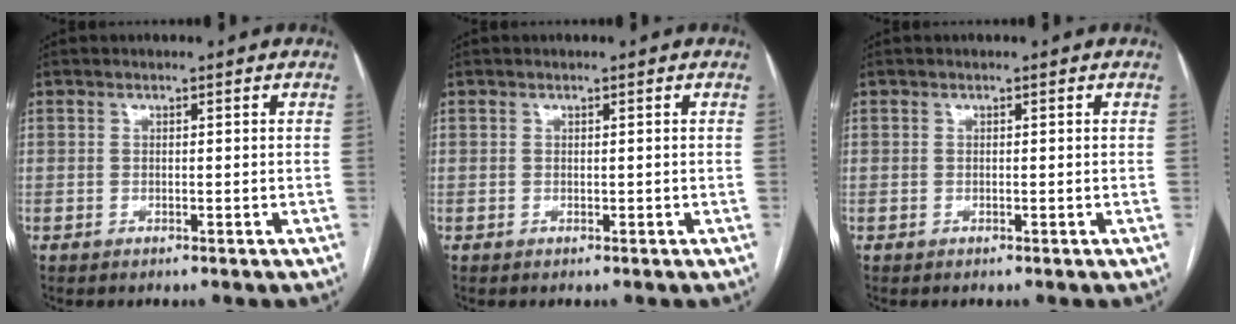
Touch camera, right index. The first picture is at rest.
{"total": 0.0}
{"total": 0.0}